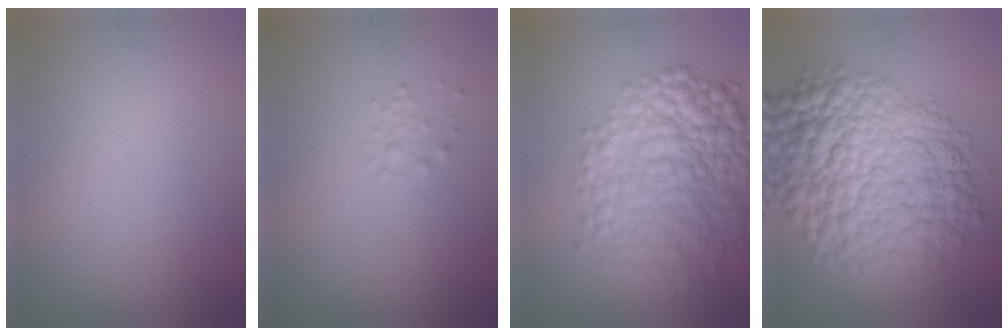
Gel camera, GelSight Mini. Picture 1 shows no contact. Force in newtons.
{"total": 0.9, "press": 0.9, "slide": 0.1}
{"total": 7.9, "press": 7.9, "slide": 0.1}
{"total": 12.7, "press": 12.7, "slide": 0.3}